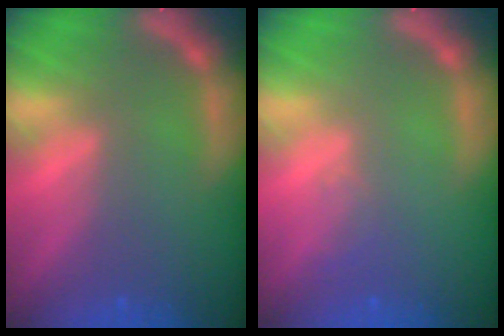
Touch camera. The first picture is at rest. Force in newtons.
{"total": 1.0}